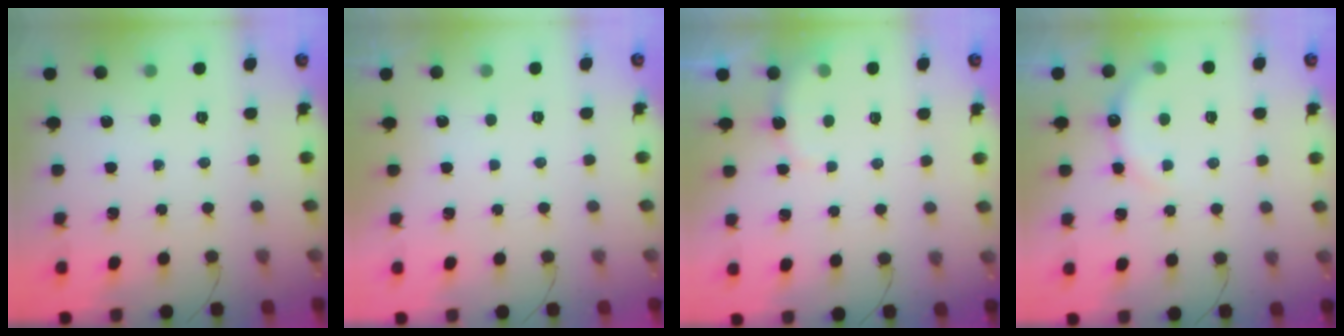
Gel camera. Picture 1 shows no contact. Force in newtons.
{"total": 2.9, "press": 2.9, "slide": 0.1}
{"total": 3.0, "press": 2.9, "slide": 0.7}
{"total": 6.4, "press": 6.2, "slide": 1.4}